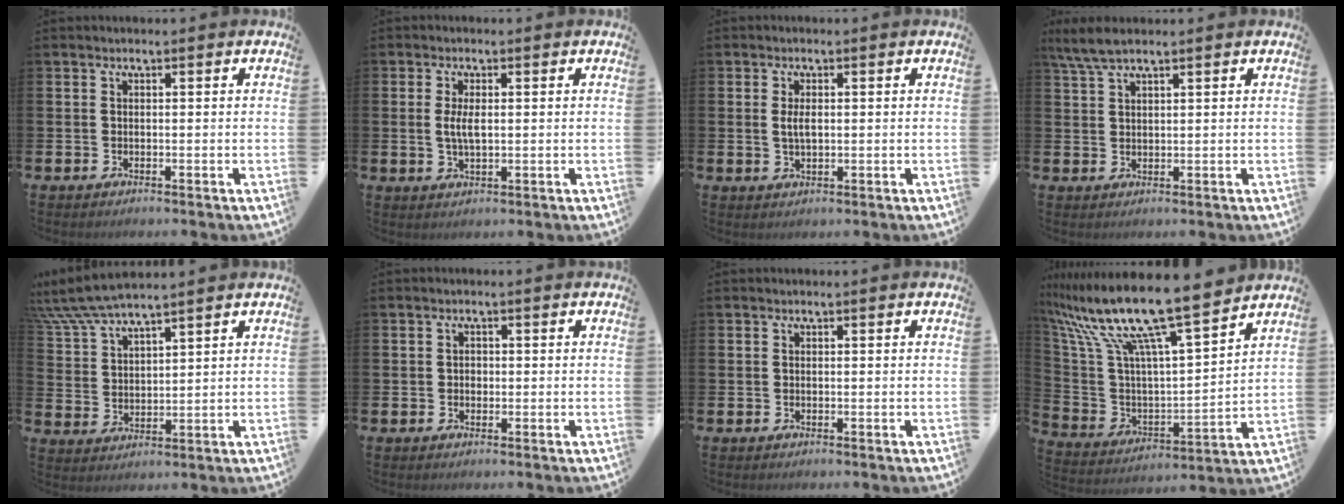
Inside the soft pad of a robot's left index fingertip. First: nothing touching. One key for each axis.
{"total": 3.1, "fx": 0.3, "fy": 1.2, "fz": 2.9, "tx": -0.058, "ty": 0.004, "tz": 0.004}
{"total": 2.3, "fx": 0.3, "fy": 1.1, "fz": 2.0, "tx": -0.034, "ty": 0.002, "tz": 0.001}
{"total": 4.1, "fx": 3.2, "fy": 0.9, "fz": 2.4, "tx": -0.062, "ty": 0.002, "tz": 0.060}
{"total": 6.5, "fx": 6.1, "fy": 0.7, "fz": 2.0, "tx": -0.067, "ty": -0.023, "tz": 0.111}
{"total": 0.9, "fx": -0.1, "fy": 0.8, "fz": 0.4, "tx": -0.001, "ty": 0.003, "tz": -0.005}
{"total": 0.0}
{"total": 14.7, "fx": 12.1, "fy": 1.4, "fz": 8.3, "tx": -0.197, "ty": -0.083, "tz": 0.206}